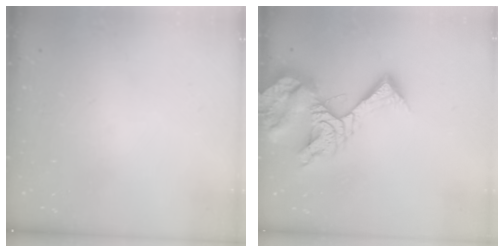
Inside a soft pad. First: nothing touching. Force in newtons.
{"total": 14.8, "press": 14.7, "slide": 1.8}